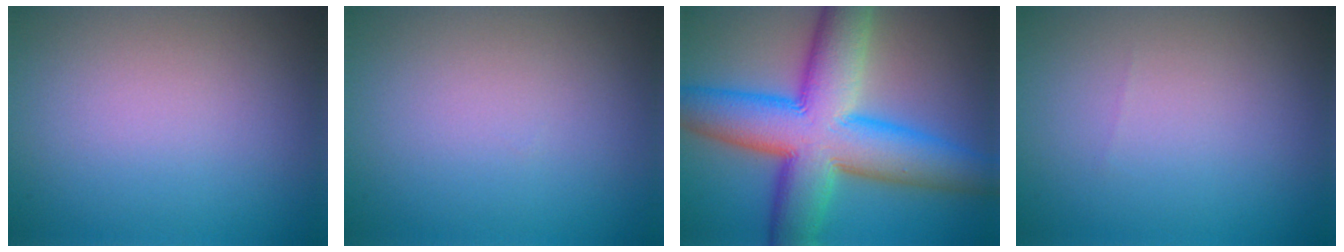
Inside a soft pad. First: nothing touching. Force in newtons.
{"total": 0.0}
{"total": 13.3, "press": 13.3, "slide": 0.4}
{"total": 0.0}